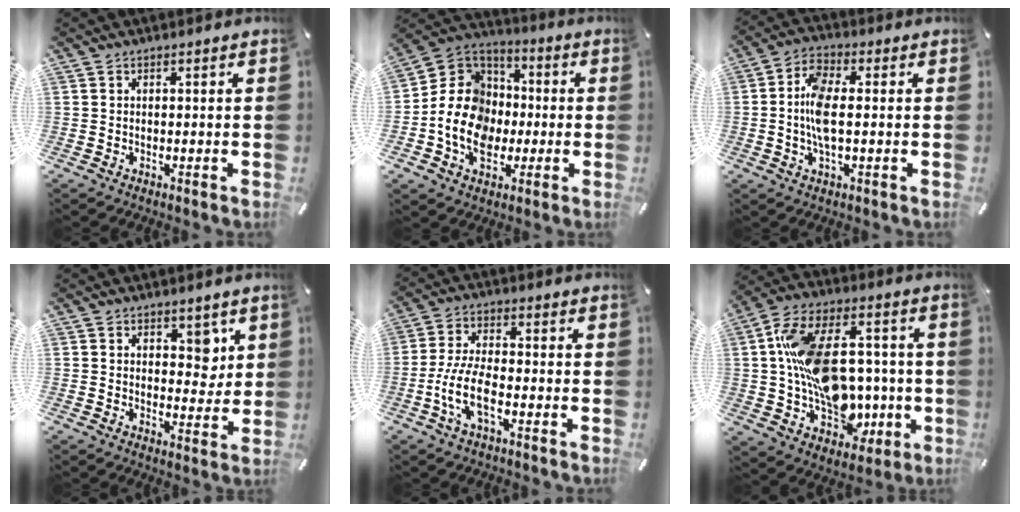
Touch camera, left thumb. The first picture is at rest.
{"total": 15.0, "force": [-3.6, 12.8, 6.9], "torque": [-0.158, 0.027, -0.064]}
{"total": 8.8, "force": [-0.4, 4.0, 7.9], "torque": [-0.172, -0.004, -0.009]}
{"total": 5.4, "force": [2.7, 3.8, 2.8], "torque": [-0.010, -0.015, 0.038]}
{"total": 8.9, "force": [-3.5, 3.6, 7.3], "torque": [-0.163, -0.004, -0.066]}
{"total": 21.2, "force": [0.9, 15.0, 15.0], "torque": [-0.271, 0.011, 0.028]}